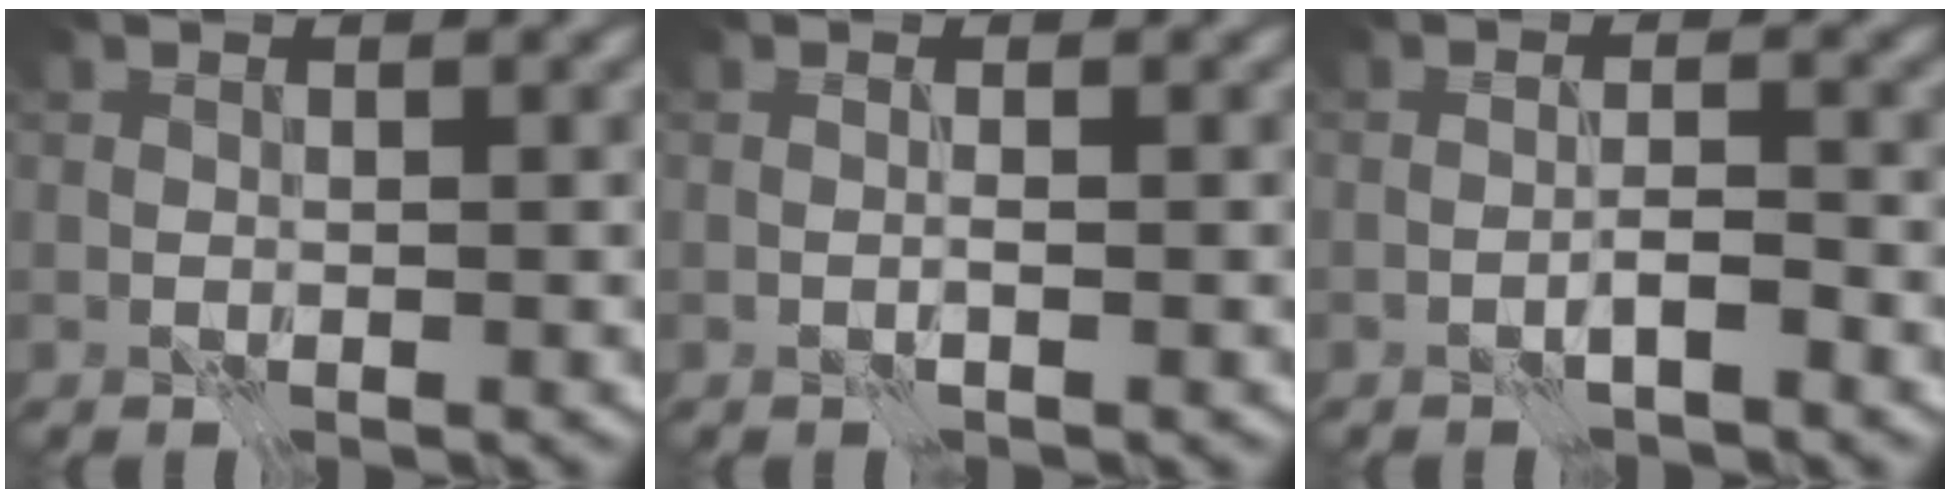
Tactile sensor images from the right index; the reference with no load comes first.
{"total": 0.6, "force": [-0.1, -0.5, 0.2], "torque": [-0.005, 0.002, -0.004]}
{"total": 1.3, "force": [-0.9, -0.3, 0.9], "torque": [-0.013, 0.009, -0.021]}